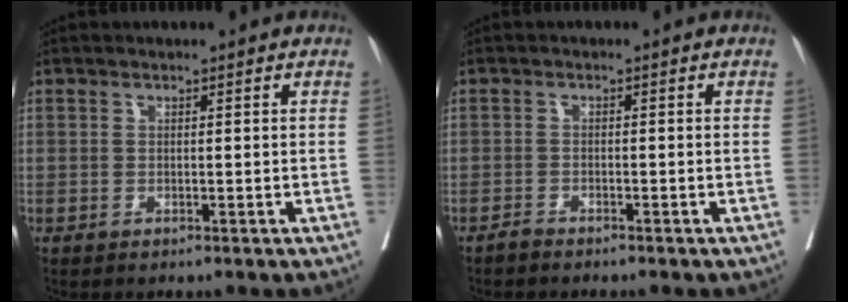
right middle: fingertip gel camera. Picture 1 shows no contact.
{"total": 1.0, "force": [-1.0, 0.0, 0.1], "torque": [-0.005, -0.002, -0.020]}